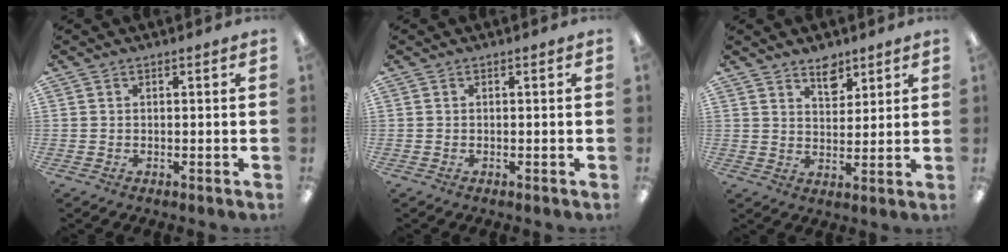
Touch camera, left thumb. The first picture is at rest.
{"total": 0.0}
{"total": 6.1, "force": [4.7, 3.1, 2.1], "torque": [-0.015, -0.030, 0.081]}